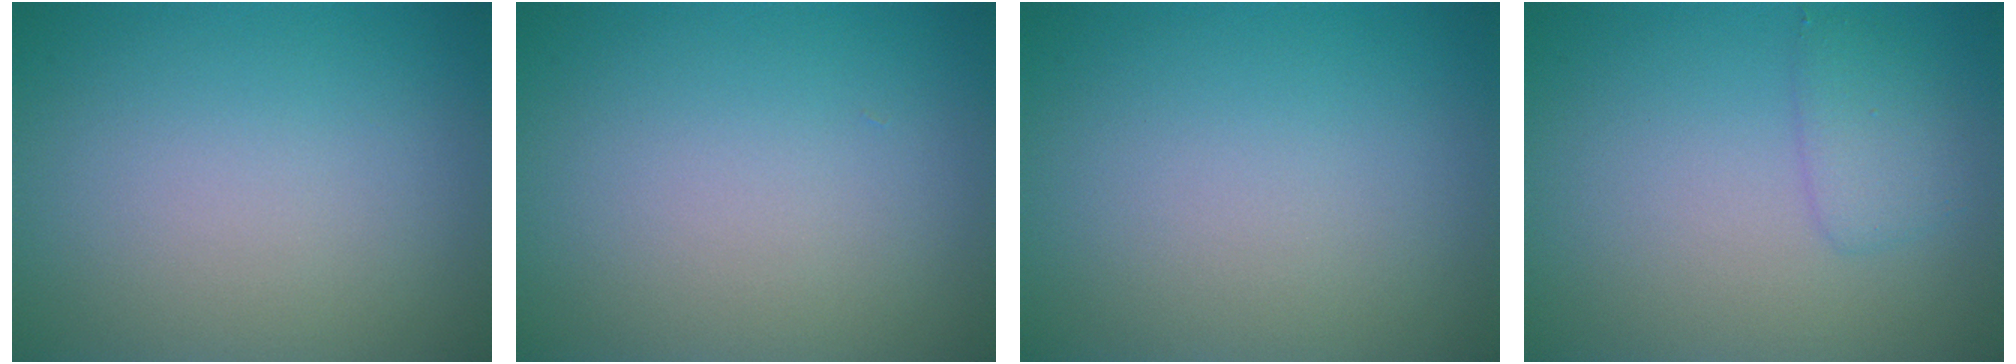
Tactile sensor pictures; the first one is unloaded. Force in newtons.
{"total": 0.0}
{"total": 0.0}
{"total": 1.7, "press": 1.7, "slide": 0.1}